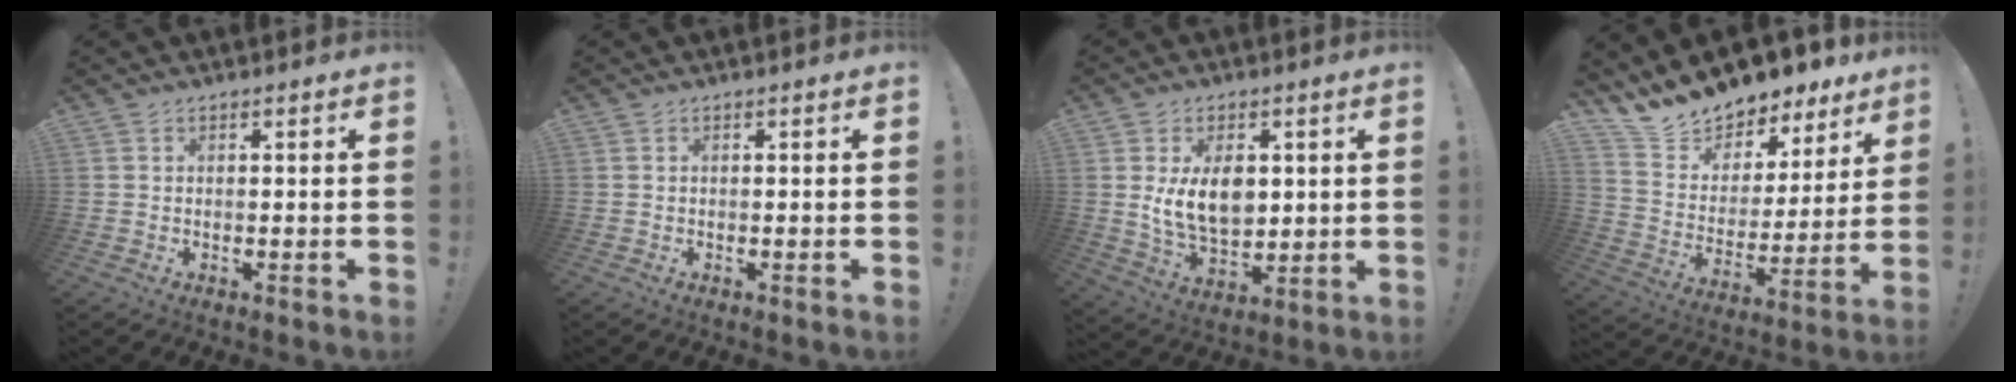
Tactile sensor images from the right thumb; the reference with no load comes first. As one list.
[{"total": 0.0}, {"total": 12.2, "force": [2.6, 8.7, 8.1], "torque": [-0.128, -0.014, 0.047]}, {"total": 13.6, "force": [12.8, 4.3, 1.6], "torque": [-0.059, -0.114, 0.229]}]